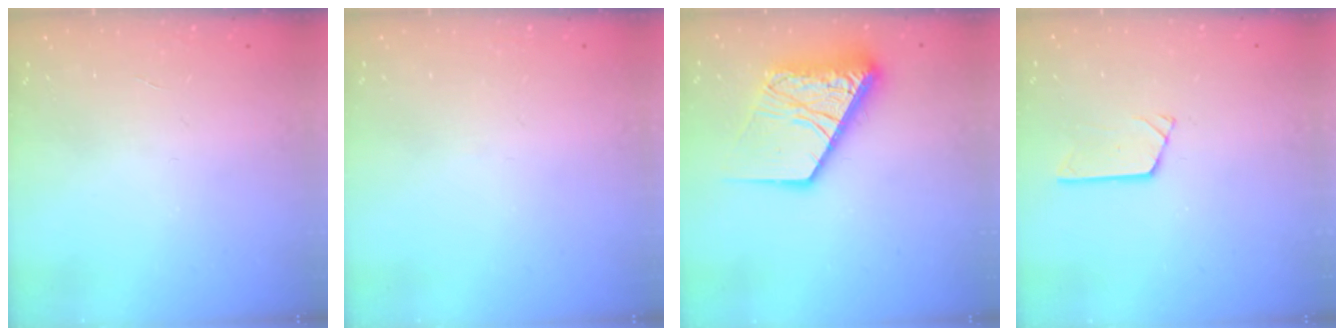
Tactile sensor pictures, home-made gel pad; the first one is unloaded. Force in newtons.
{"total": 2.7, "press": 2.6, "slide": 0.5}
{"total": 18.1, "press": 17.9, "slide": 2.1}
{"total": 2.4, "press": 2.4, "slide": 0.2}